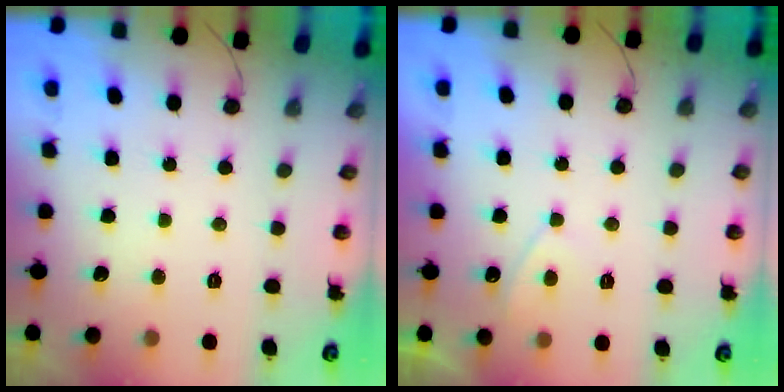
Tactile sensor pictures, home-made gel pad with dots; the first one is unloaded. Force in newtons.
{"total": 2.3, "press": 2.2, "slide": 0.4}